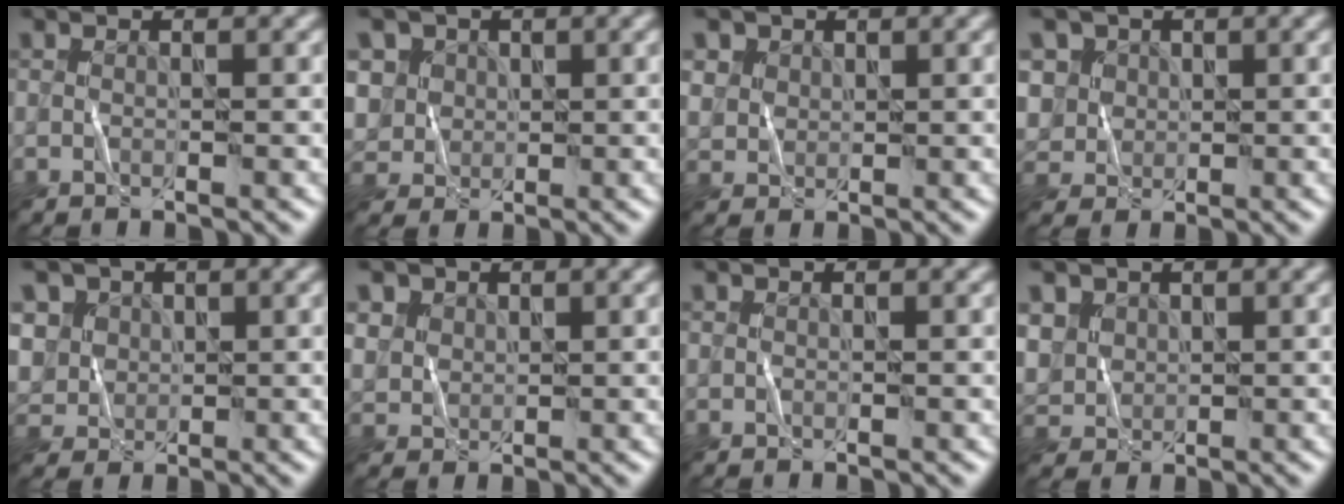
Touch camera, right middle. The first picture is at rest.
{"total": 3.1, "force": [1.5, 2.7, -0.1], "torque": [-0.035, 0.006, 0.041]}
{"total": 2.0, "force": [1.5, 1.3, -0.3], "torque": [-0.021, 0.008, 0.032]}
{"total": 2.6, "force": [1.3, 2.2, -0.4], "torque": [-0.029, 0.003, 0.043]}
{"total": 3.3, "force": [1.7, 2.8, 0.2], "torque": [-0.048, 0.007, 0.048]}
{"total": 2.4, "force": [1.8, 1.6, -0.1], "torque": [-0.029, 0.008, 0.039]}
{"total": 0.0}
{"total": 2.1, "force": [1.2, 1.7, -0.4], "torque": [-0.028, 0.004, 0.038]}